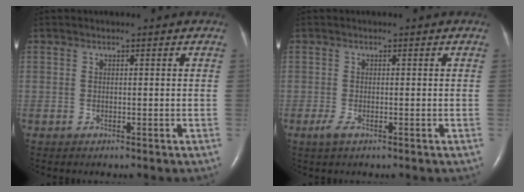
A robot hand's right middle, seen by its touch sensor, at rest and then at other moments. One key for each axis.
{"total": 1.4, "fx": -0.7, "fy": 0.4, "fz": 1.1, "tx": -0.029, "ty": -0.004, "tz": -0.015}